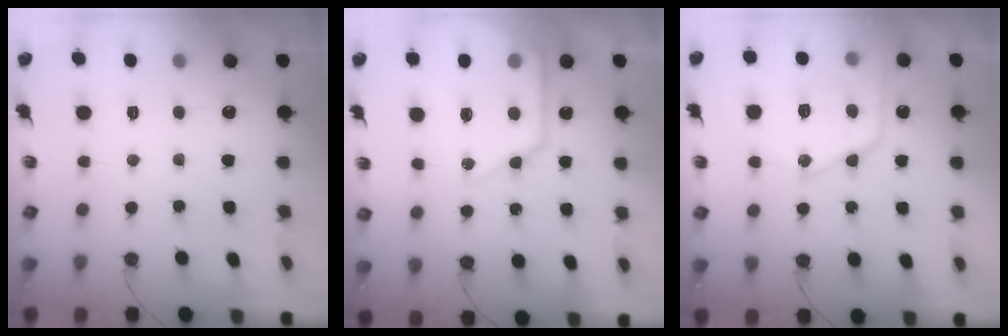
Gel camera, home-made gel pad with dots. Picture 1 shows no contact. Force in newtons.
{"total": 16.4, "press": 16.3, "slide": 1.5}
{"total": 16.9, "press": 16.9, "slide": 1.6}